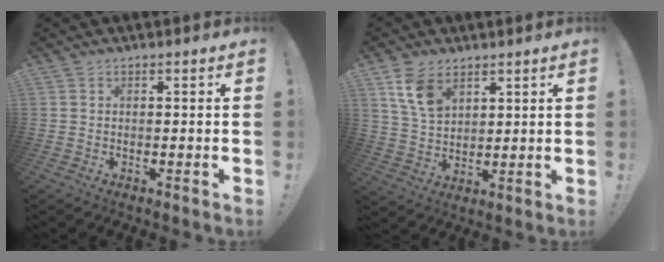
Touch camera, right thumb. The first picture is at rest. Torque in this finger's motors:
{"motor_torque": [0.28, 1.91, 0.44, -0.18, 0.05]}